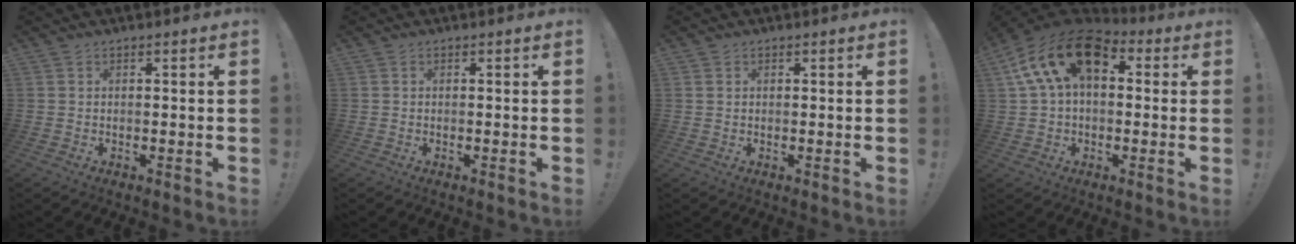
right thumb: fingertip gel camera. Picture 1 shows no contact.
{"total": 0.0}
{"total": 0.8, "force": [0.5, 0.6, 0.1], "torque": [0.004, -0.003, 0.008]}
{"total": 18.6, "force": [6.5, 11.0, 13.5], "torque": [-0.238, -0.014, 0.116]}